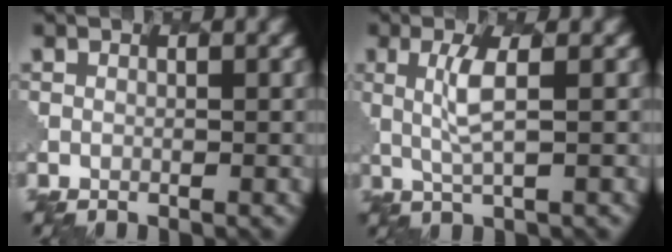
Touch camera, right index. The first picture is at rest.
{"total": 2.7, "force": [0.9, 0.4, 2.5], "torque": [-0.059, -0.003, 0.021]}